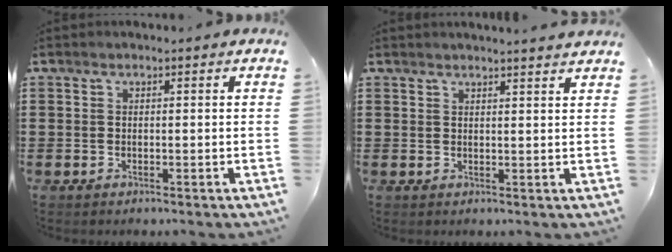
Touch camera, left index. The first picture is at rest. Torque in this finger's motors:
{"motor_torque": [0.54, -0.54, 0.04, 0.02]}